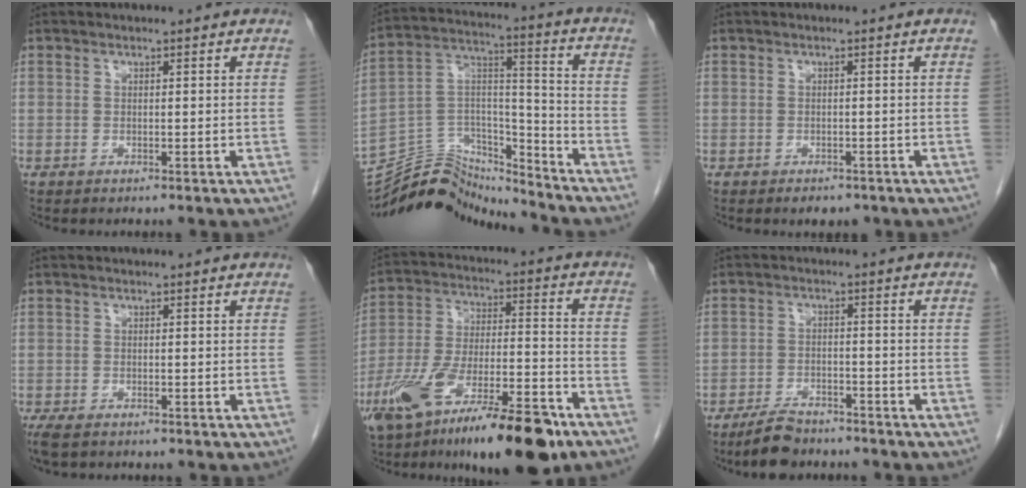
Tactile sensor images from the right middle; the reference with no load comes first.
{"total": 16.1, "force": [-15.8, 2.5, 1.7], "torque": [-0.034, 0.047, -0.277]}
{"total": 2.0, "force": [-1.5, 1.1, 0.8], "torque": [-0.010, 0.000, -0.014]}
{"total": 3.8, "force": [-2.9, 1.6, 2.0], "torque": [-0.039, -0.010, -0.047]}
{"total": 21.6, "force": [-13.6, 4.5, 16.1], "torque": [-0.258, -0.020, -0.234]}
{"total": 6.1, "force": [-5.2, 2.0, 2.4], "torque": [-0.050, -0.009, -0.093]}